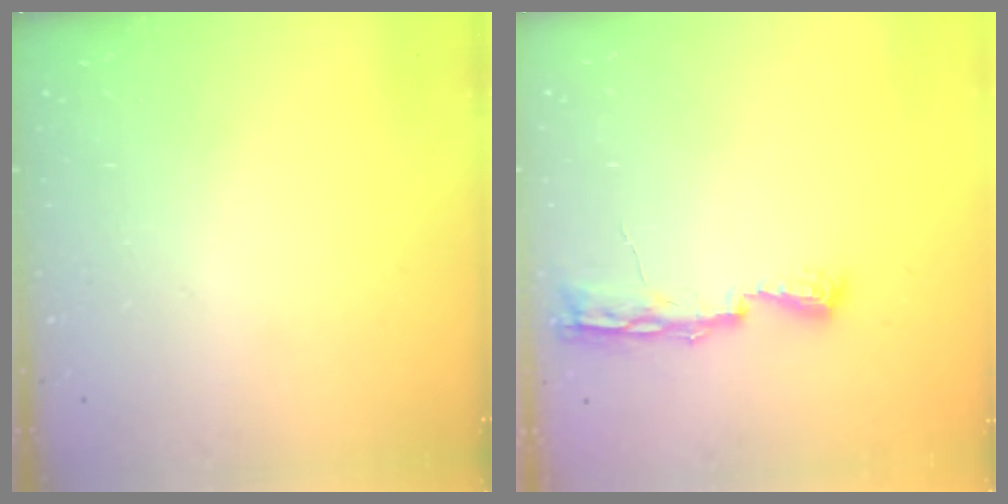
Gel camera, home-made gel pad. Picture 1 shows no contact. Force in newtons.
{"total": 7.1, "press": 7.1, "slide": 0.8}